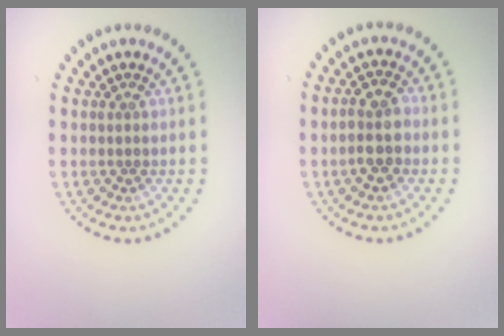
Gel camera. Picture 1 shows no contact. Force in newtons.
{"total": 2.7, "press": 2.6, "slide": 0.8}